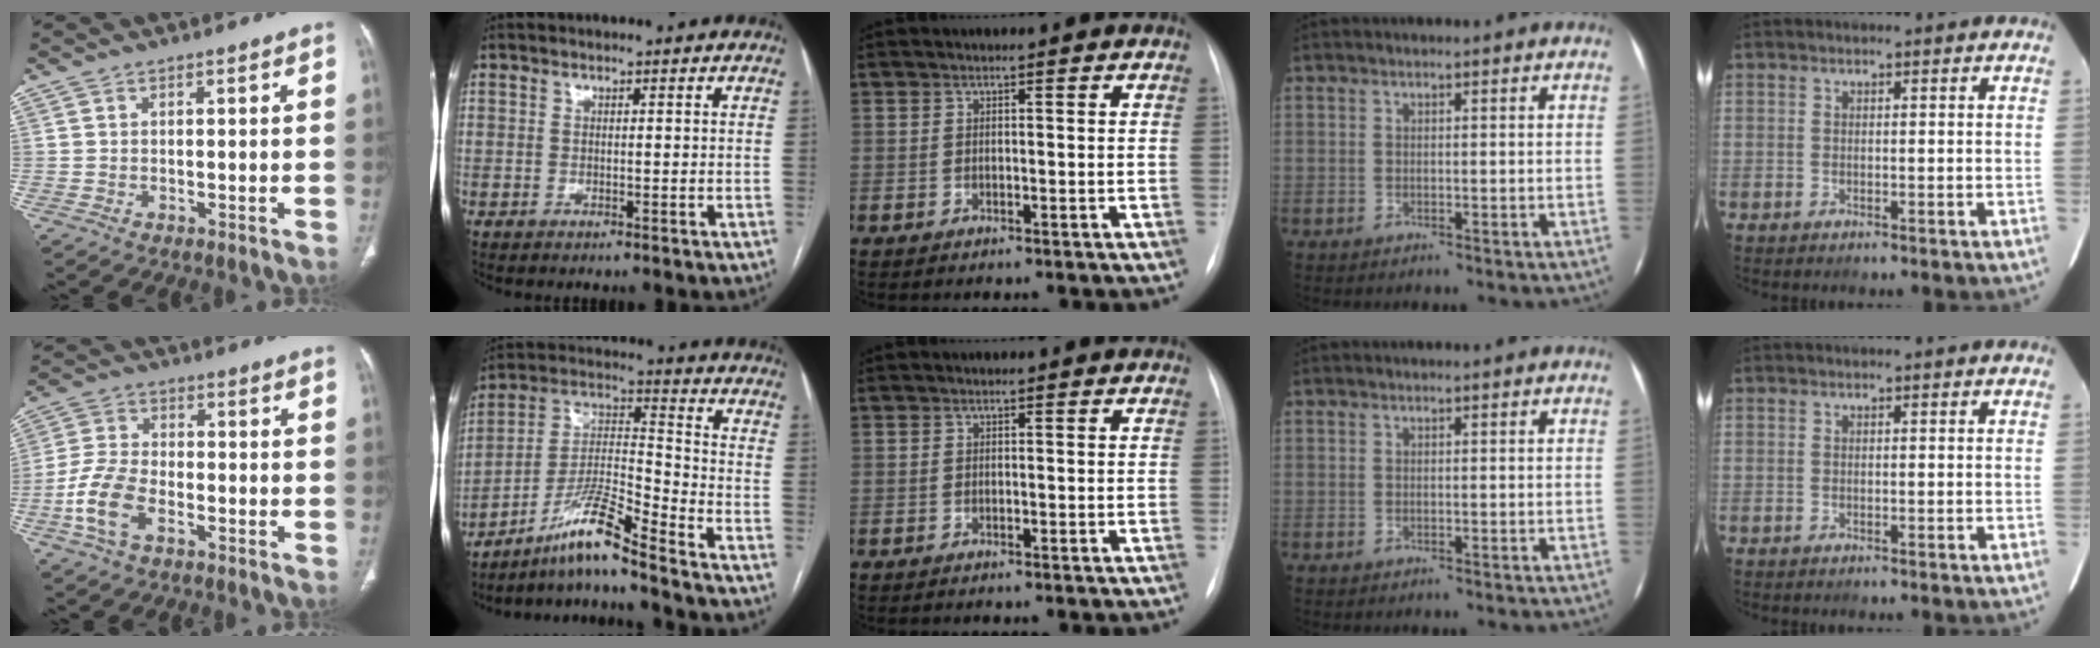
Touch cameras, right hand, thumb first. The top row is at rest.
{"thumb": {"total": 9.5, "force": [-4.0, 5.2, 6.8], "torque": [-0.150, 0.020, -0.080]}, "index": {"total": 10.5, "force": [-8.3, -1.0, 6.3], "torque": [-0.130, -0.004, -0.154]}}